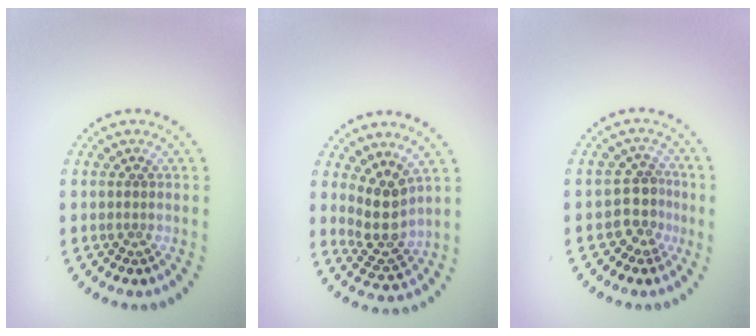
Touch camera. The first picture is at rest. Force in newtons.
{"total": 3.7, "press": 2.9, "slide": 2.2}
{"total": 2.8, "press": 2.3, "slide": 1.6}